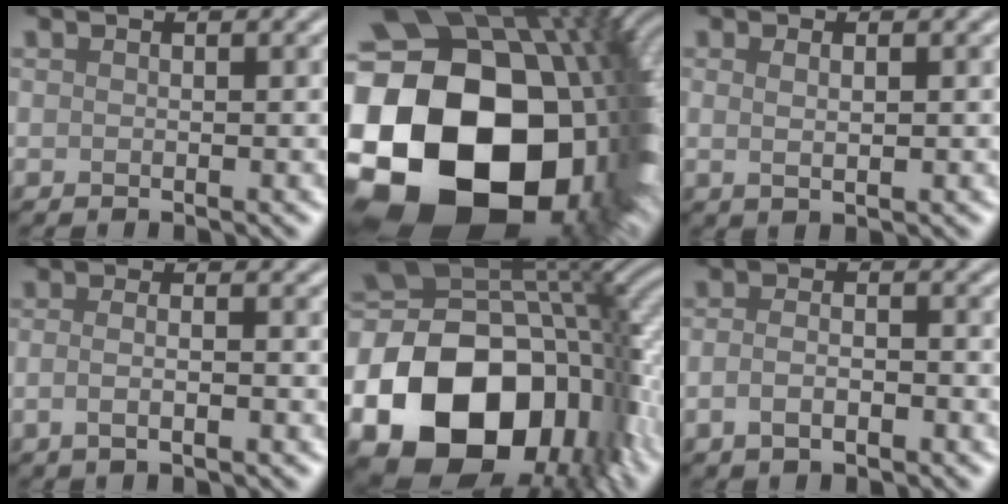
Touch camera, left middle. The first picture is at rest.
{"total": 24.0, "force": [-3.2, 18.4, 15.2], "torque": [-0.313, -0.071, -0.043]}
{"total": 1.2, "force": [0.3, 0.4, 1.1], "torque": [-0.022, -0.001, 0.007]}
{"total": 2.7, "force": [-0.6, 1.2, 2.4], "torque": [-0.025, -0.002, -0.021]}
{"total": 20.1, "force": [-7.0, 13.4, 13.2], "torque": [-0.279, -0.045, -0.095]}
{"total": 2.5, "force": [-1.1, 1.2, 1.8], "torque": [-0.038, -0.001, -0.025]}